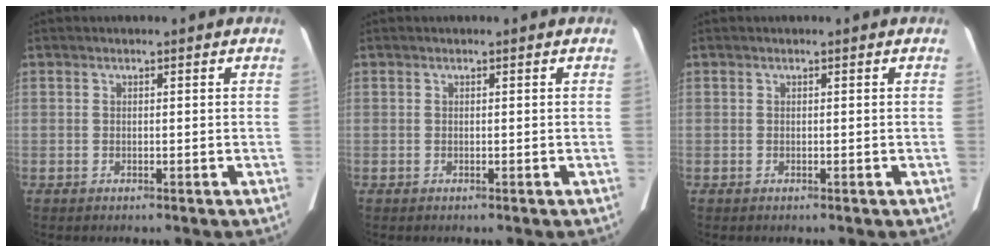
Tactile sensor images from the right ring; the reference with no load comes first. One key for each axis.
{"total": 0.0}
{"total": 0.0}